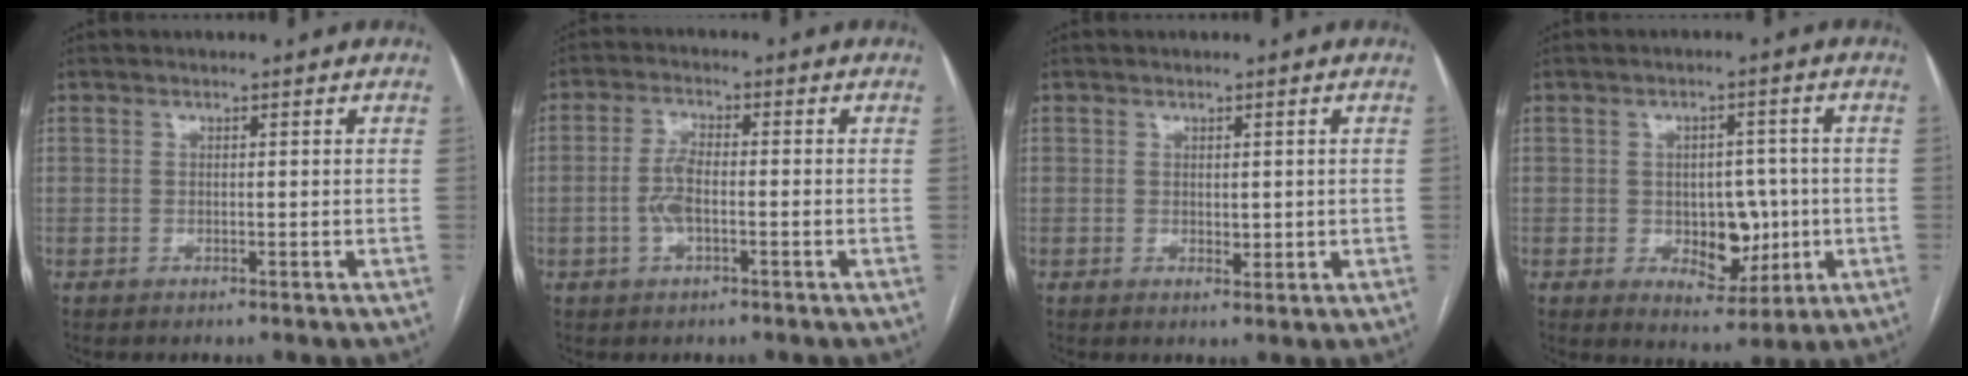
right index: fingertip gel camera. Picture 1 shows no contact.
{"total": 4.2, "force": [-0.9, 1.4, 3.8], "torque": [-0.087, 0.007, -0.018]}
{"total": 1.8, "force": [0.2, 1.1, 1.4], "torque": [-0.018, -0.005, 0.006]}
{"total": 7.5, "force": [-1.0, 4.6, 5.9], "torque": [-0.075, 0.006, -0.003]}